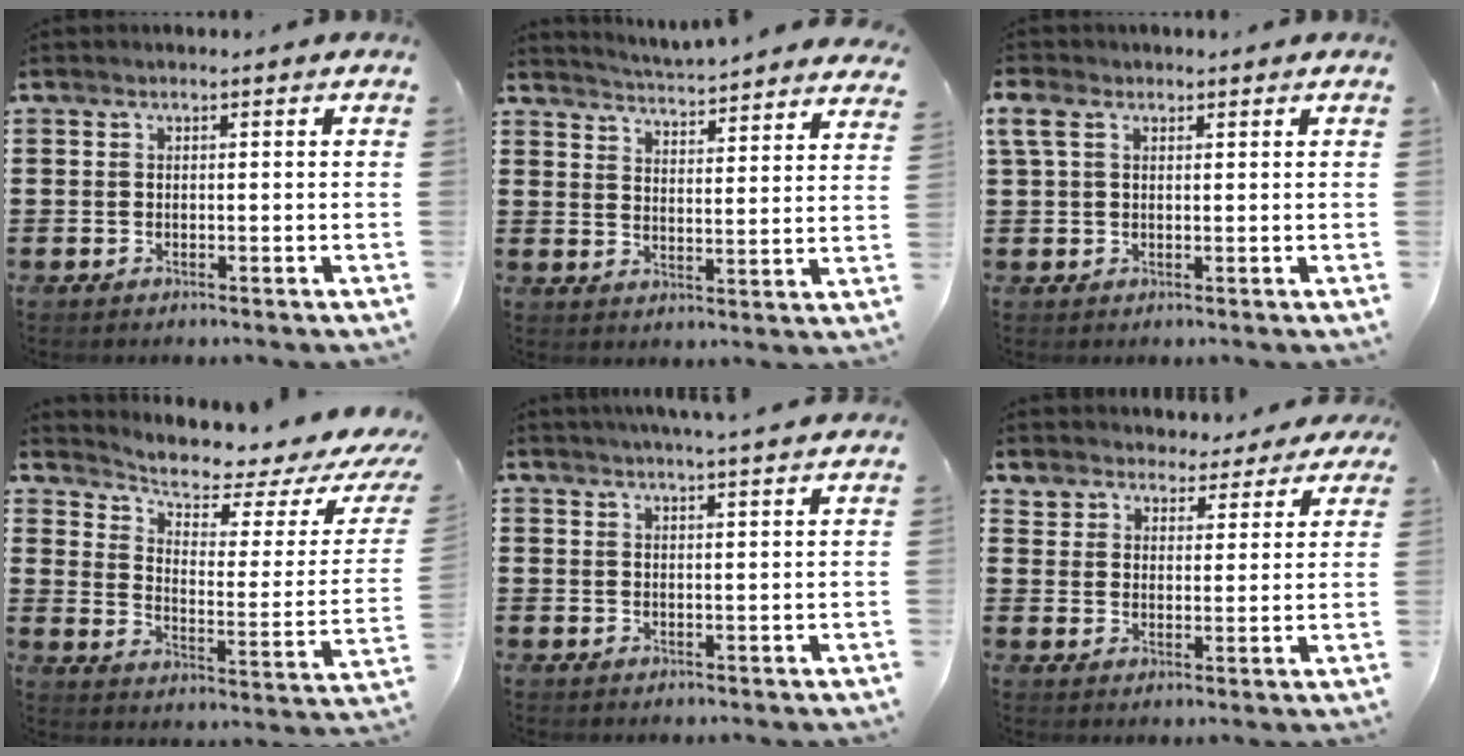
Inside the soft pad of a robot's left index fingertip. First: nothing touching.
{"total": 4.3, "force": [4.3, -0.7, 0.3], "torque": [-0.028, -0.036, 0.072]}
{"total": 3.5, "force": [1.5, 2.0, 2.5], "torque": [-0.063, 0.004, 0.026]}
{"total": 4.6, "force": [3.9, 0.7, 2.3], "torque": [-0.062, -0.041, 0.060]}
{"total": 2.9, "force": [2.7, -0.9, 0.7], "torque": [-0.021, -0.011, 0.049]}
{"total": 4.8, "force": [4.7, 1.1, -0.1], "torque": [-0.023, -0.021, 0.087]}